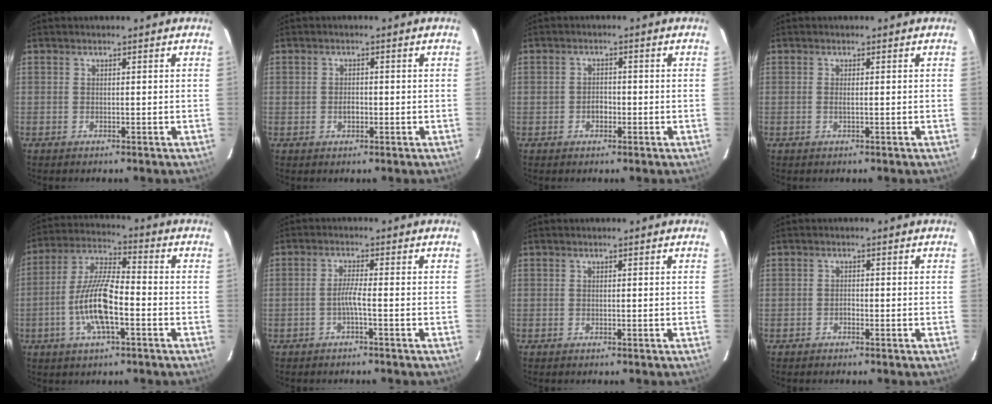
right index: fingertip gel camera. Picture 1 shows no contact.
{"total": 1.9, "force": [-0.4, 1.3, 1.3], "torque": [-0.024, 0.003, -0.007]}
{"total": 2.4, "force": [-0.8, 1.8, 1.2], "torque": [-0.023, 0.007, -0.013]}
{"total": 1.0, "force": [-0.1, -0.2, 0.9], "torque": [-0.020, -0.001, -0.003]}
{"total": 12.1, "force": [-3.9, 3.2, 10.9], "torque": [-0.230, -0.001, -0.076]}
{"total": 2.4, "force": [-1.2, -0.5, 2.0], "torque": [-0.041, 0.001, -0.023]}
{"total": 0.0}
{"total": 0.7, "force": [-0.6, 0.4, 0.2], "torque": [-0.005, 0.001, -0.011]}